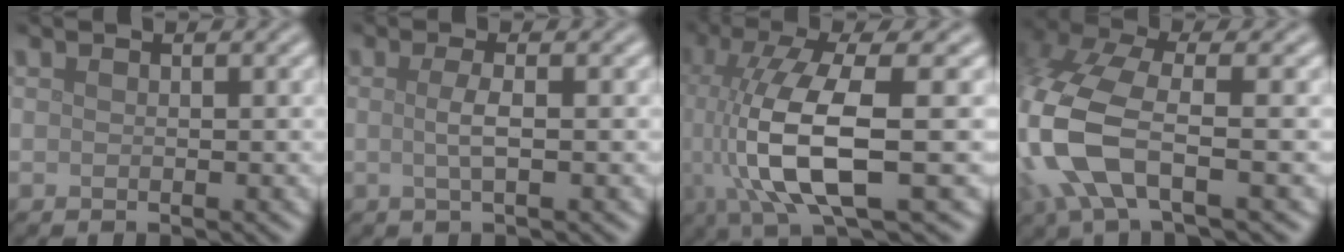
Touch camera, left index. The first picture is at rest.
{"total": 1.9, "force": [0.0, 0.5, 1.9], "torque": [-0.035, 0.002, -0.003]}
{"total": 10.4, "force": [-0.9, 3.0, 9.9], "torque": [-0.199, -0.002, -0.016]}
{"total": 8.3, "force": [-1.4, 3.9, 7.2], "torque": [-0.179, 0.000, -0.041]}